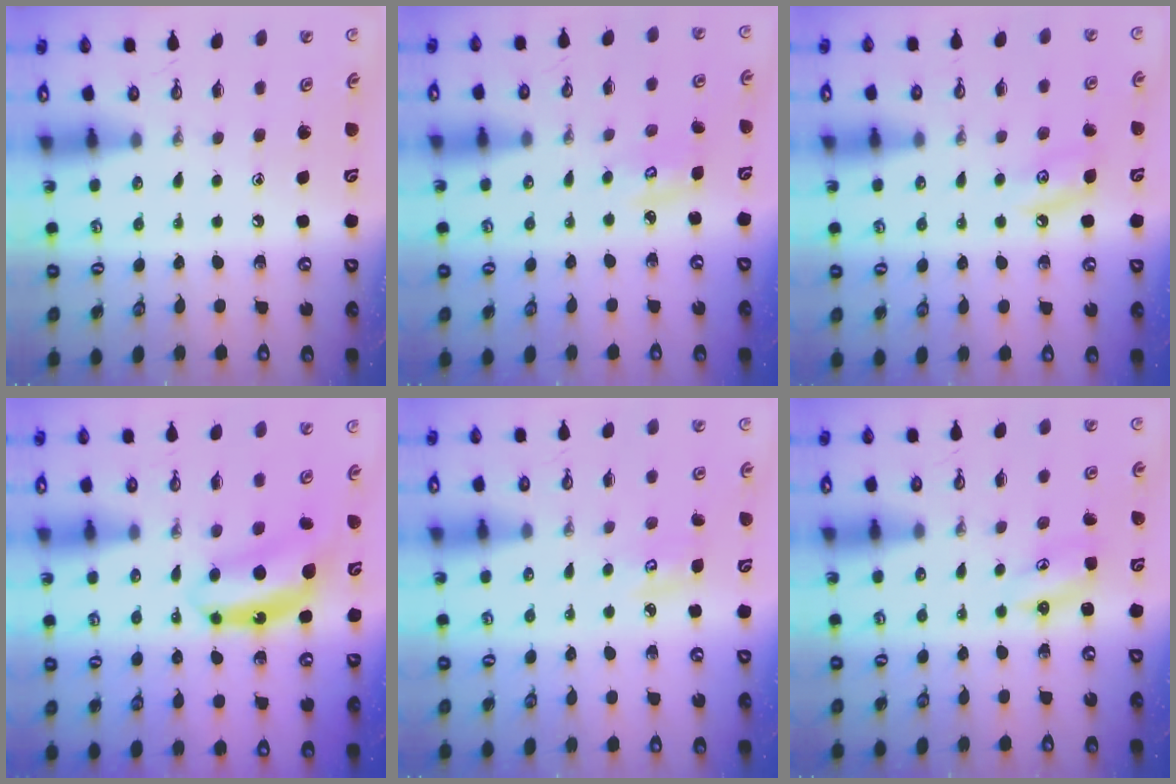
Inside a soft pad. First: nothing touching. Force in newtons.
{"total": 2.6, "press": 2.6, "slide": 0.1}
{"total": 6.3, "press": 6.3, "slide": 0.8}
{"total": 7.7, "press": 7.7, "slide": 0.4}
{"total": 3.9, "press": 3.9, "slide": 0.3}
{"total": 3.5, "press": 3.5, "slide": 0.4}